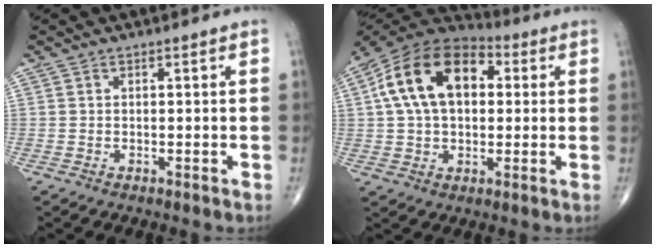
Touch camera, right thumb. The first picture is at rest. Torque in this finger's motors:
{"motor_torque": [0.28, 0.50, 0.54, -0.07, 0.26]}